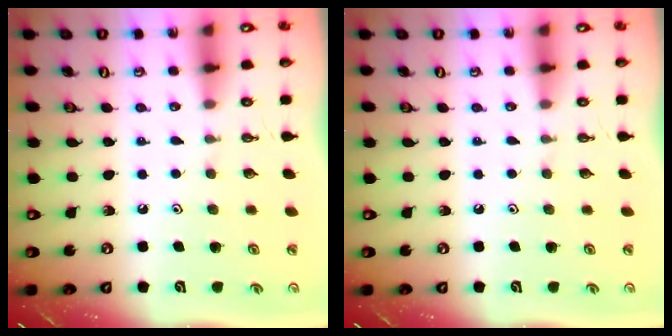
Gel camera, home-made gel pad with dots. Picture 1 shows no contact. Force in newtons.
{"total": 0.0}